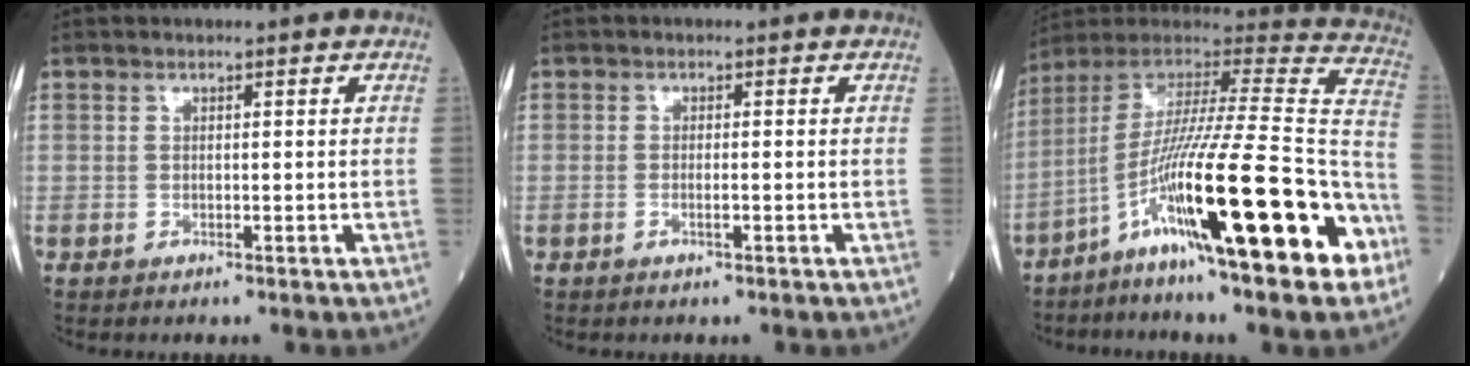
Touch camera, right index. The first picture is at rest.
{"total": 1.2, "force": [-0.4, 0.2, 1.1], "torque": [-0.024, -0.001, -0.007]}
{"total": 28.8, "force": [-12.1, 2.6, 26.0], "torque": [-0.392, -0.028, -0.206]}